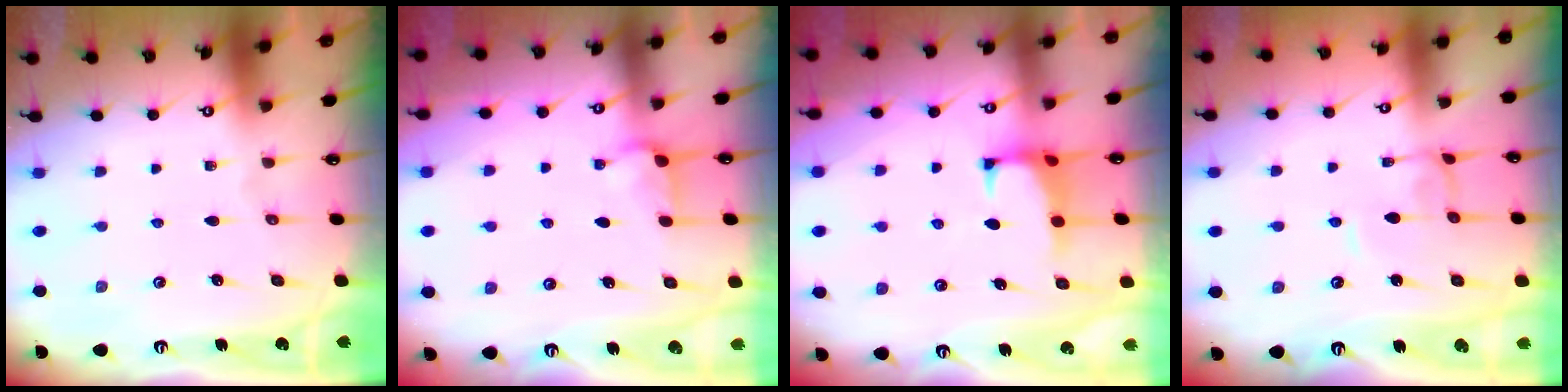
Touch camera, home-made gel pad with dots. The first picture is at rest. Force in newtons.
{"total": 2.9, "press": 2.8, "slide": 0.6}
{"total": 1.3, "press": 1.2, "slide": 0.7}
{"total": 2.1, "press": 2.1, "slide": 0.2}